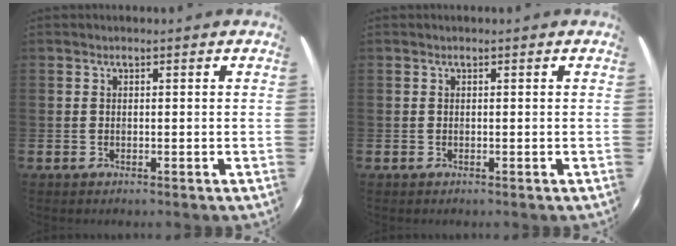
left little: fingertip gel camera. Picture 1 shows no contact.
{"total": 0.0}